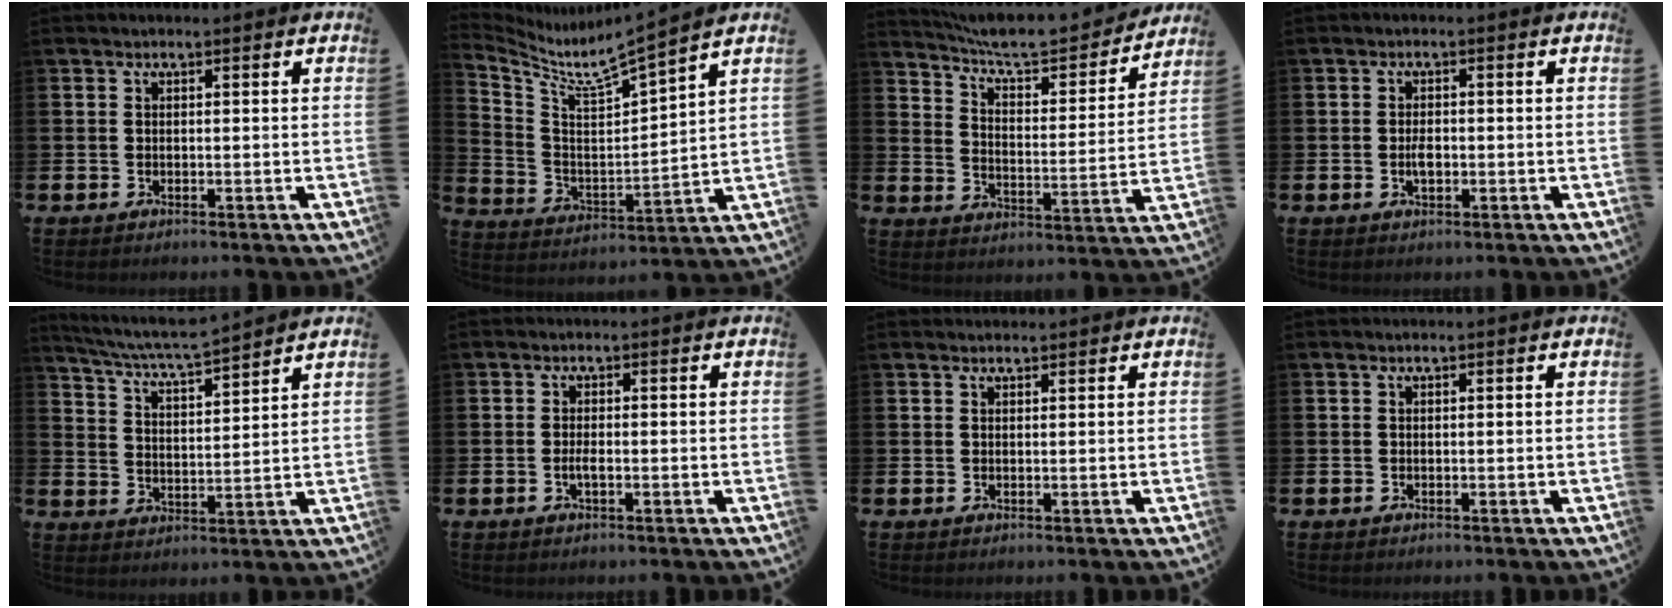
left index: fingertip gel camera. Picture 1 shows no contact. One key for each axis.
{"total": 5.8, "fx": 5.2, "fy": 0.3, "fz": 2.7, "tx": -0.080, "ty": -0.052, "tz": 0.075}
{"total": 7.7, "fx": 7.2, "fy": 1.5, "fz": 2.4, "tx": -0.075, "ty": -0.050, "tz": 0.121}
{"total": 2.0, "fx": -0.3, "fy": 1.1, "fz": 1.6, "tx": -0.023, "ty": -0.001, "tz": -0.008}
{"total": 6.0, "fx": 5.7, "fy": 0.0, "fz": 1.6, "tx": -0.053, "ty": -0.040, "tz": 0.098}
{"total": 1.3, "fx": -0.4, "fy": 0.4, "fz": 1.1, "tx": -0.029, "ty": 0.003, "tz": -0.005}
{"total": 1.0, "fx": 1.0, "fy": 0.3, "fz": 0.0, "tx": 0.007, "ty": 0.000, "tz": 0.016}
{"total": 0.0}